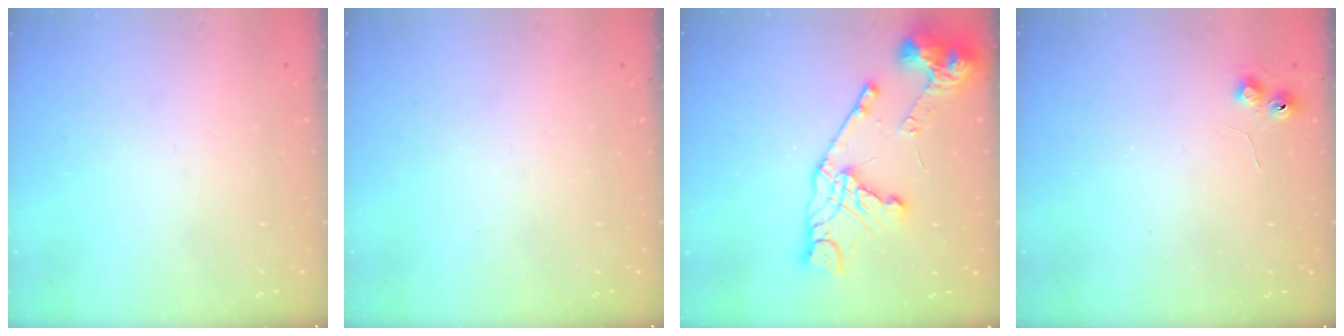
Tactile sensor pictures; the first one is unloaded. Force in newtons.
{"total": 0.0}
{"total": 17.9, "press": 17.8, "slide": 2.1}
{"total": 4.7, "press": 4.7, "slide": 0.6}